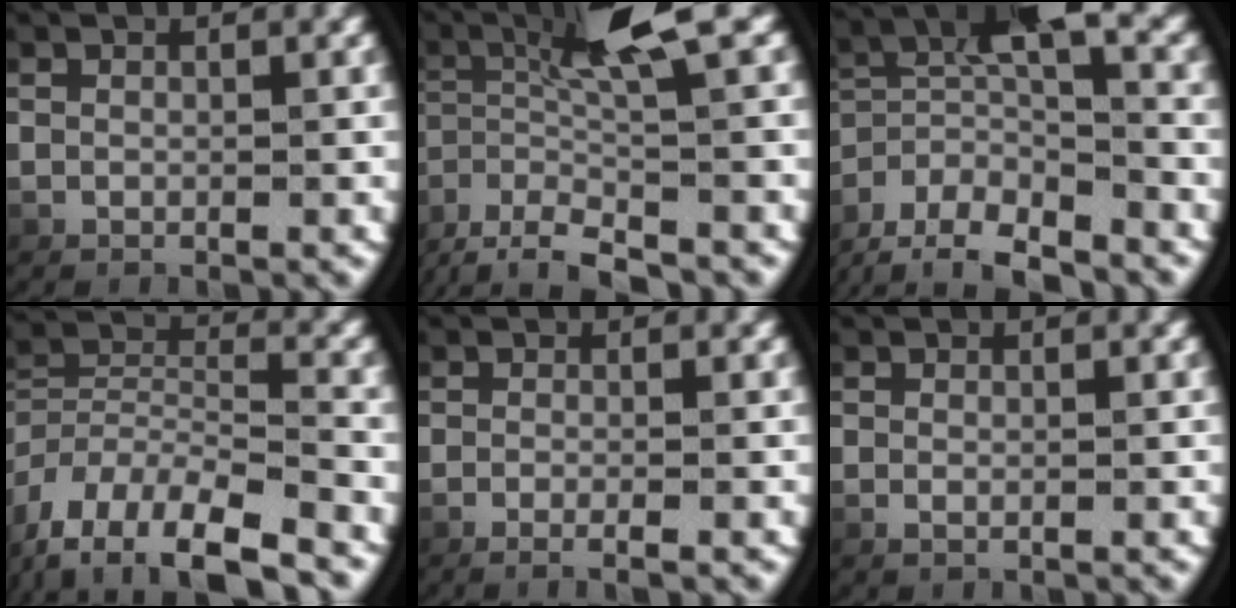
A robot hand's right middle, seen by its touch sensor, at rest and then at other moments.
{"total": 6.5, "force": [0.8, 2.0, 6.1], "torque": [-0.131, 0.003, 0.024]}
{"total": 7.2, "force": [-1.7, 4.8, 5.2], "torque": [-0.114, -0.025, -0.021]}
{"total": 7.4, "force": [-3.3, 4.2, 5.1], "torque": [-0.108, -0.013, -0.047]}
{"total": 1.8, "force": [-1.4, 0.4, 1.2], "torque": [-0.032, 0.002, -0.026]}
{"total": 0.6, "force": [-0.3, 0.3, 0.4], "torque": [-0.020, -0.007, 0.000]}